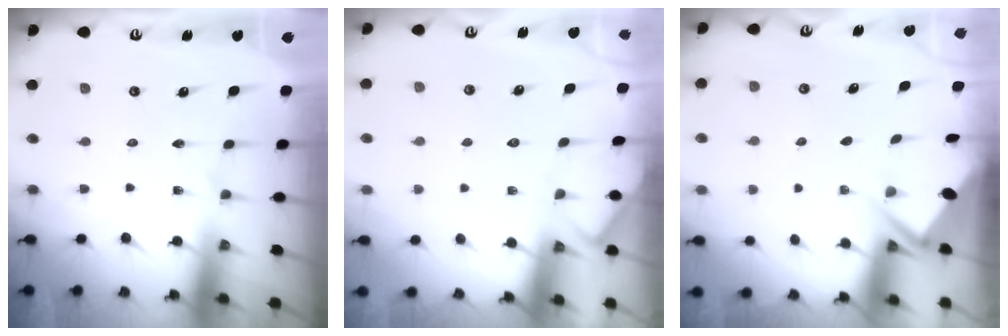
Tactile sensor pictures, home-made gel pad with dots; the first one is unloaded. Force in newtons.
{"total": 4.9, "press": 4.9, "slide": 0.4}
{"total": 3.0, "press": 2.9, "slide": 0.4}